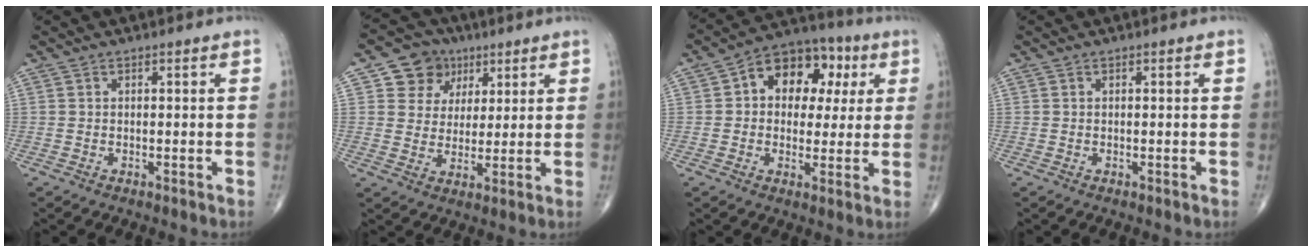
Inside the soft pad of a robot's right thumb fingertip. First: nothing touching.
{"total": 8.9, "force": [4.0, 7.5, 2.6], "torque": [-0.006, -0.009, 0.064]}
{"total": 13.8, "force": [3.5, 9.8, 9.1], "torque": [-0.079, 0.019, 0.042]}
{"total": 0.0}